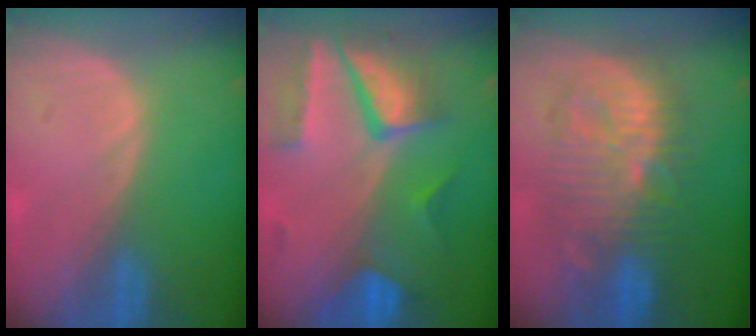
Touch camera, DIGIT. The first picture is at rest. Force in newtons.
{"total": 10.2, "press": 8.6, "slide": 5.4}
{"total": 10.6, "press": 10.6, "slide": 0.3}